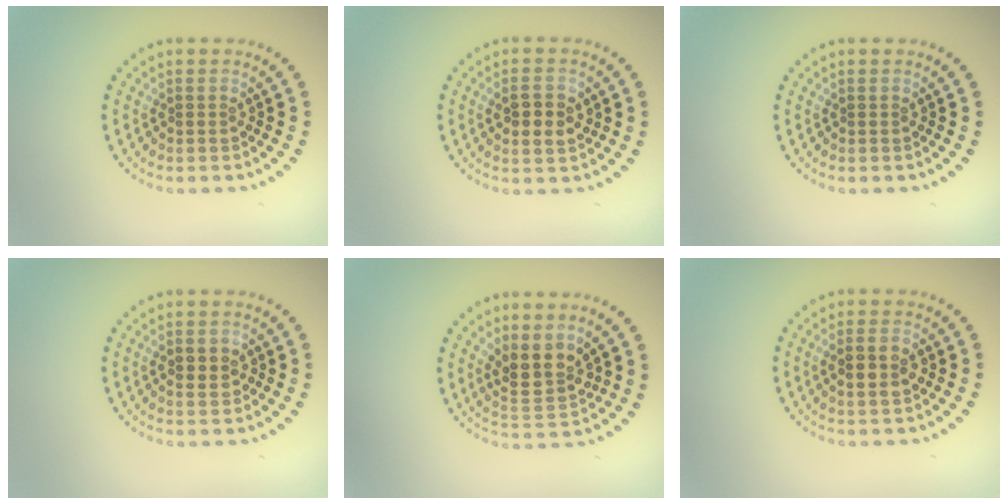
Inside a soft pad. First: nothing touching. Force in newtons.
{"total": 3.0, "press": 3.0, "slide": 0.3}
{"total": 0.0}
{"total": 1.6, "press": 1.6, "slide": 0.1}
{"total": 3.7, "press": 3.3, "slide": 1.7}
{"total": 2.6, "press": 2.5, "slide": 0.6}